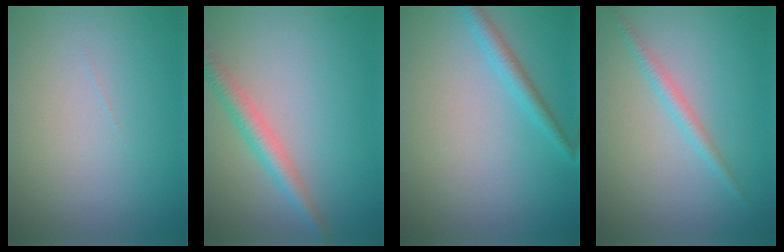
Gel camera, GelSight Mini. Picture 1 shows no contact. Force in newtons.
{"total": 2.9, "press": 2.9, "slide": 0.2}
{"total": 1.9, "press": 1.9, "slide": 0.1}
{"total": 1.7, "press": 1.7, "slide": 0.1}